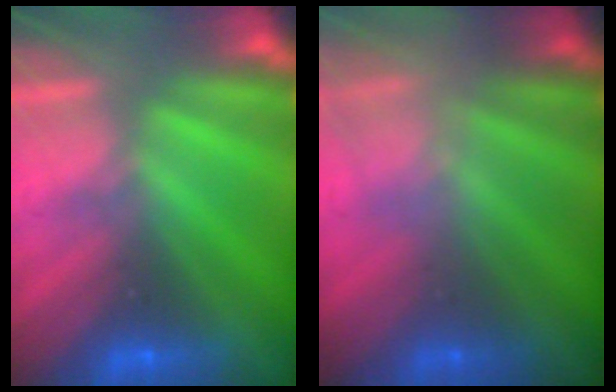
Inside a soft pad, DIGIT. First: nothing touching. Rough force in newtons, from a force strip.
{"total": 2.3}